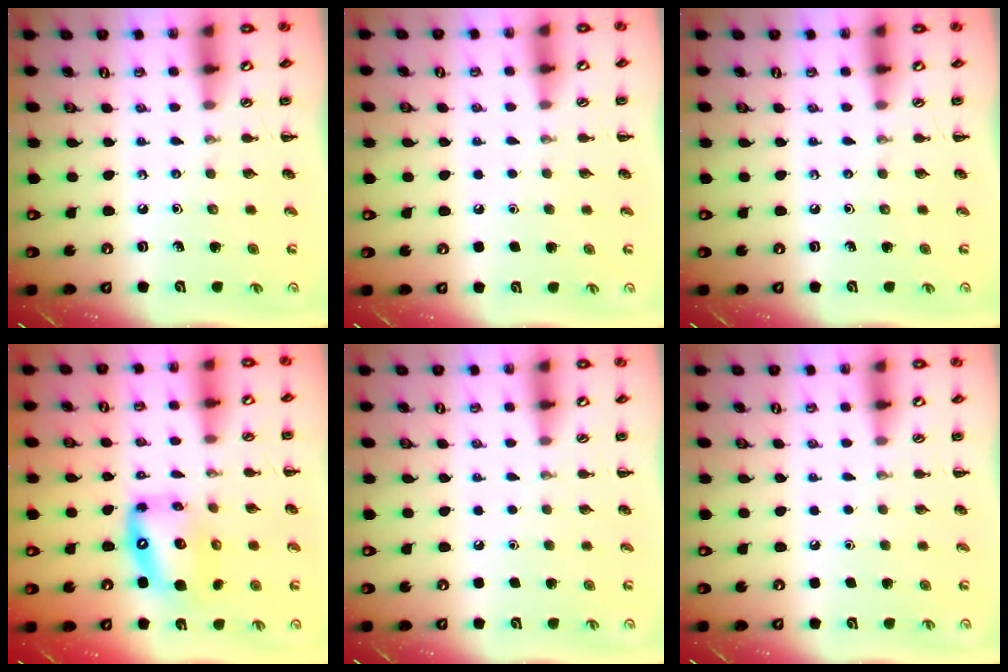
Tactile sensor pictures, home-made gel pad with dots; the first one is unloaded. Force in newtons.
{"total": 1.6, "press": 1.6, "slide": 0.1}
{"total": 0.0}
{"total": 13.1, "press": 12.5, "slide": 3.7}
{"total": 1.7, "press": 1.7, "slide": 0.1}
{"total": 1.7, "press": 1.7, "slide": 0.1}